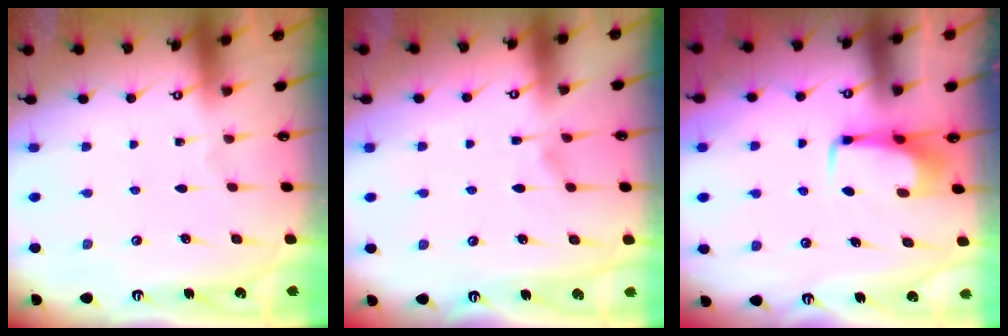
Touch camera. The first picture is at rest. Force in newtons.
{"total": 5.0, "press": 5.0, "slide": 0.6}
{"total": 3.7, "press": 3.7, "slide": 0.3}